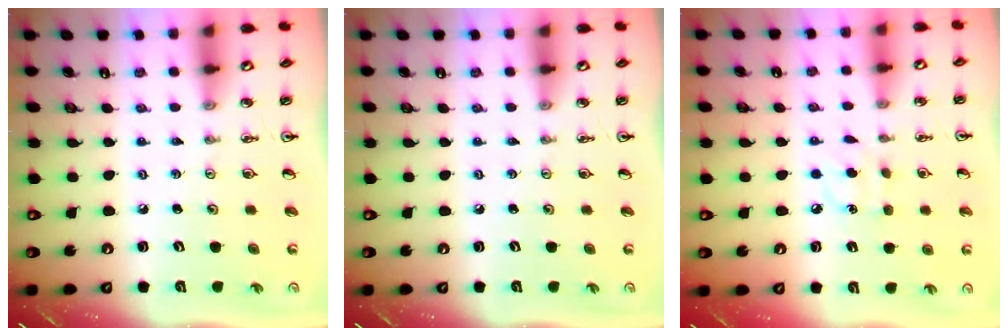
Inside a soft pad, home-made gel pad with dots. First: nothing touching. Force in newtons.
{"total": 0.0}
{"total": 7.1, "press": 7.0, "slide": 0.7}